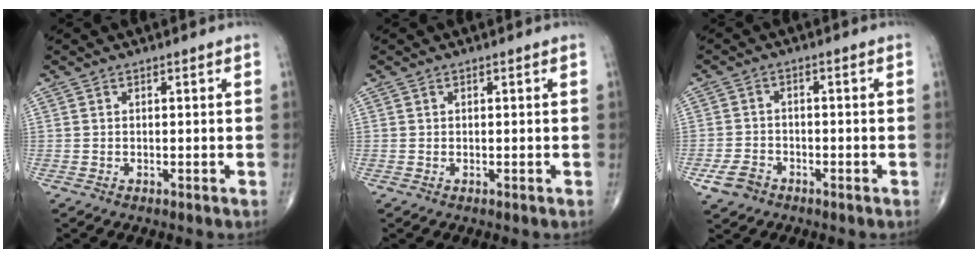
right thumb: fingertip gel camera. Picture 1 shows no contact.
{"total": 0.0}
{"total": 4.5, "force": [-2.6, 3.1, 1.9], "torque": [-0.035, 0.013, -0.044]}